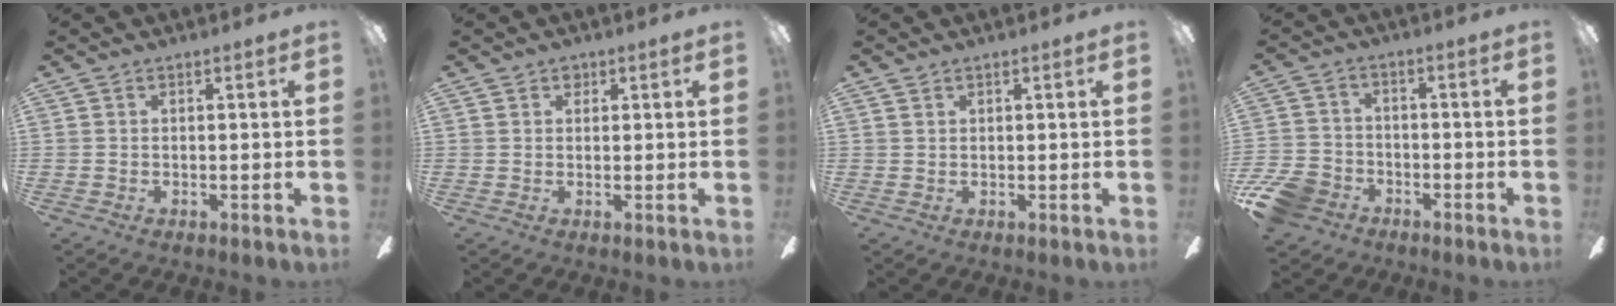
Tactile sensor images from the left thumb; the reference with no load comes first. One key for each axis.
{"total": 1.6, "fx": 1.0, "fy": 1.1, "fz": 0.4, "tx": -0.001, "ty": 0.000, "tz": 0.017}
{"total": 0.8, "fx": 0.5, "fy": 0.6, "fz": 0.2, "tx": -0.004, "ty": 0.003, "tz": 0.010}
{"total": 8.9, "fx": -5.4, "fy": 6.2, "fz": 3.5, "tx": -0.083, "ty": 0.039, "tz": -0.100}